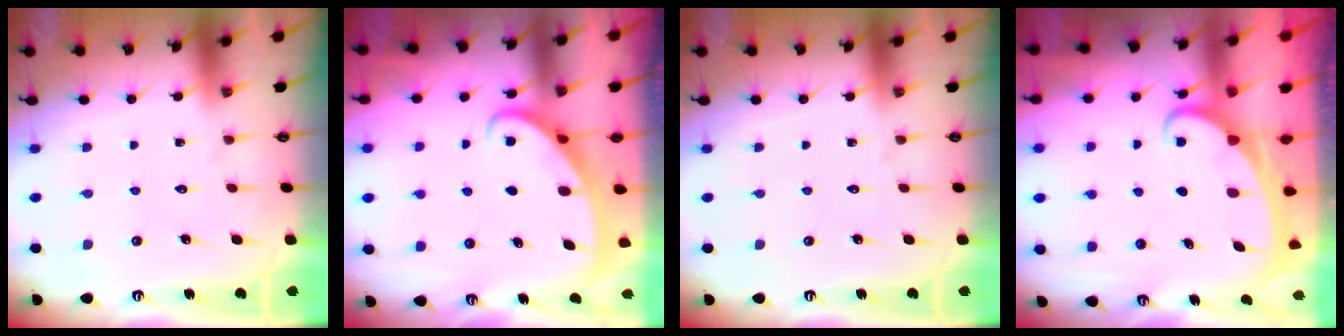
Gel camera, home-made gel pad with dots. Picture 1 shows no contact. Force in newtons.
{"total": 2.5, "press": 2.5, "slide": 0.4}
{"total": 0.0}
{"total": 2.1, "press": 2.1, "slide": 0.2}